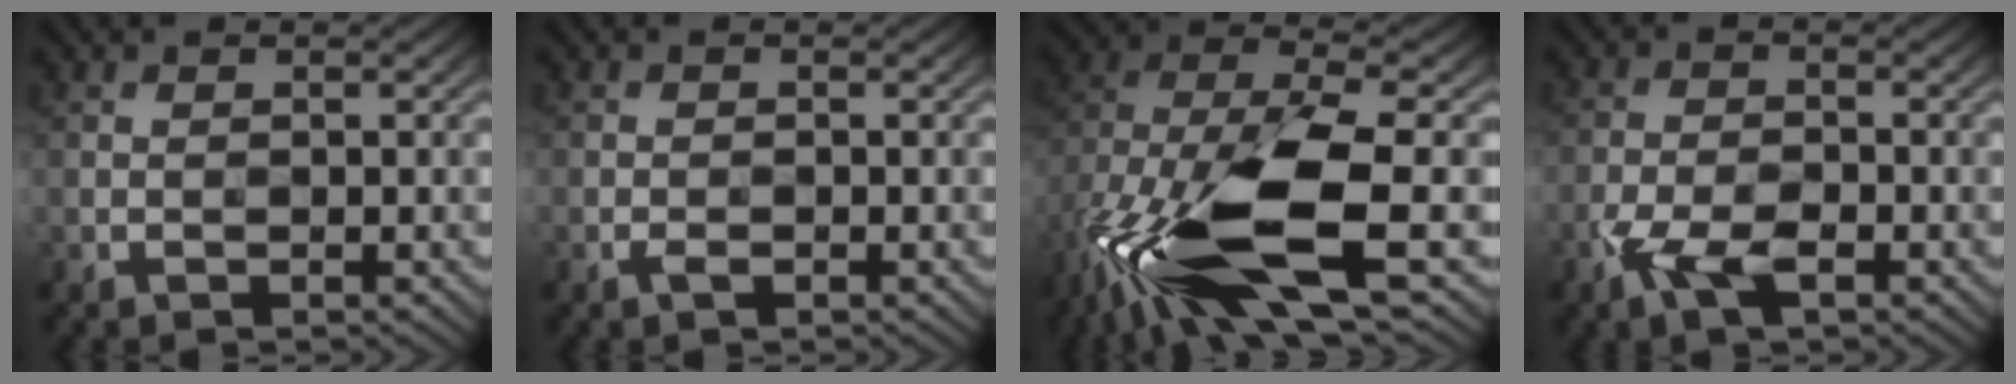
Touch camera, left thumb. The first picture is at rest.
{"total": 1.1, "force": [-0.6, 0.6, 0.6], "torque": [-0.011, -0.002, -0.013]}
{"total": 16.0, "force": [-6.1, 6.3, 13.3], "torque": [-0.299, -0.026, -0.114]}
{"total": 4.9, "force": [-2.6, 2.4, 3.4], "torque": [-0.071, -0.002, -0.057]}